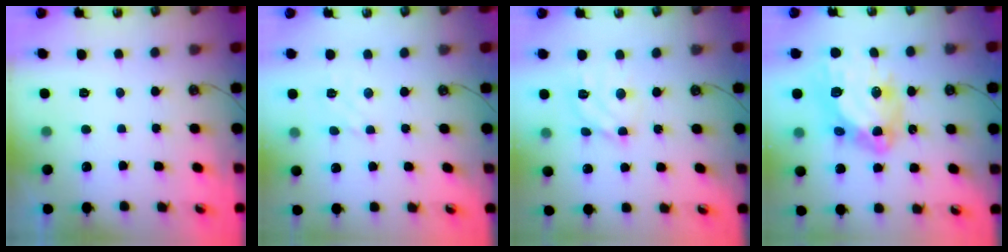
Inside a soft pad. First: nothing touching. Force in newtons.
{"total": 2.7, "press": 2.7, "slide": 0.4}
{"total": 9.7, "press": 9.6, "slide": 1.0}
{"total": 17.4, "press": 17.3, "slide": 2.2}